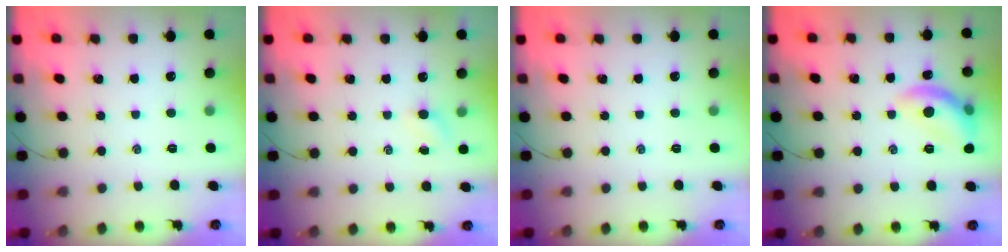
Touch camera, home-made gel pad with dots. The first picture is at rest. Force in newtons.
{"total": 2.7, "press": 2.6, "slide": 0.8}
{"total": 0.0}
{"total": 12.7, "press": 12.7, "slide": 0.8}